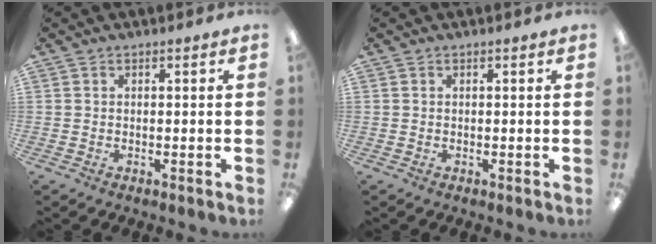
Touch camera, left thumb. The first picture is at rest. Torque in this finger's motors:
{"motor_torque": [-0.07, -0.06, -0.10, 0.02, 0.00]}